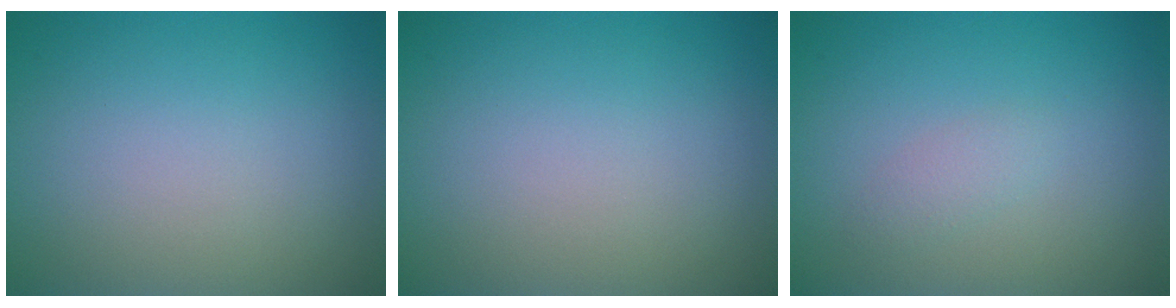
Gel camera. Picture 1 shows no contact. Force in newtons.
{"total": 0.0}
{"total": 1.1, "press": 1.1, "slide": 0.0}